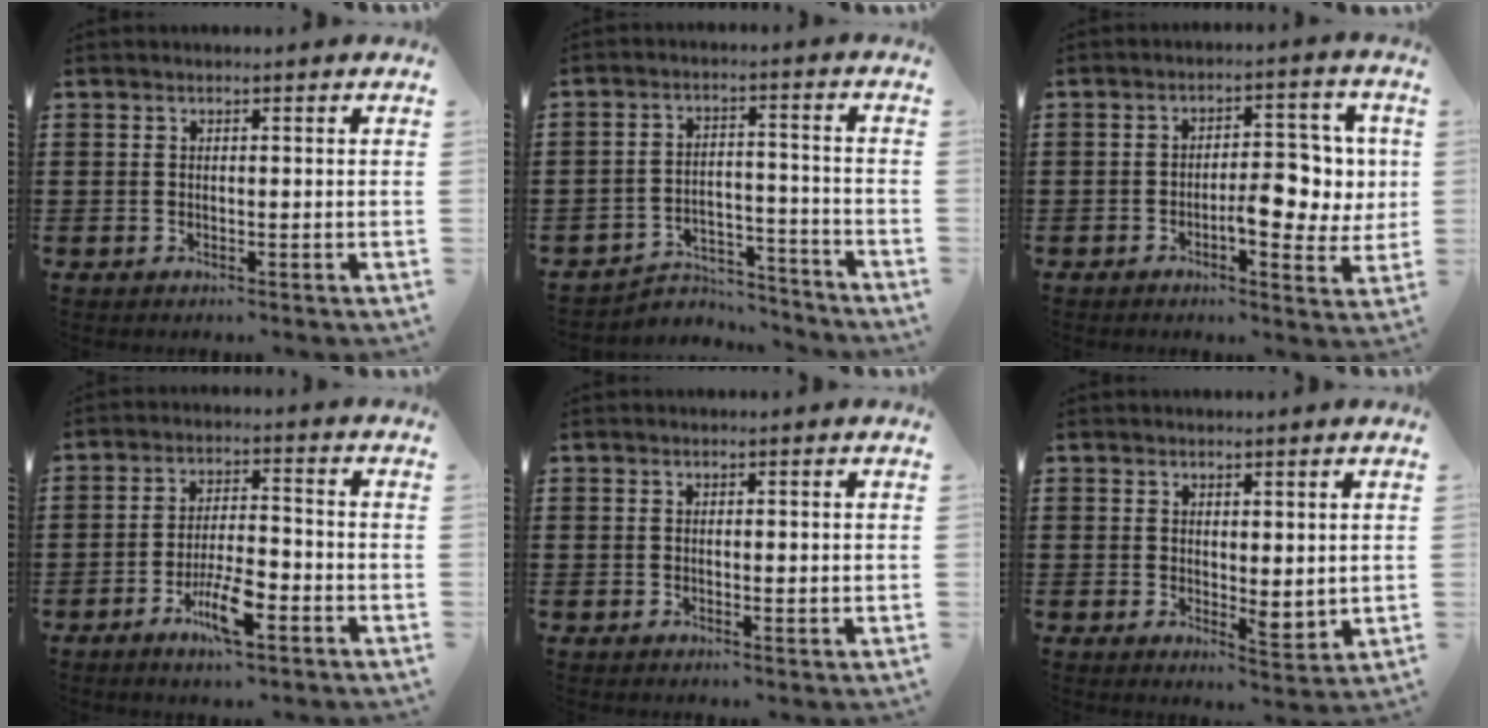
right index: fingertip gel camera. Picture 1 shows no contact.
{"total": 4.9, "force": [-4.6, 1.4, 0.6], "torque": [-0.013, 0.012, -0.094]}
{"total": 7.3, "force": [-0.8, 3.1, 6.6], "torque": [-0.084, 0.001, -0.022]}
{"total": 7.6, "force": [-3.7, 2.1, 6.3], "torque": [-0.126, -0.002, -0.069]}
{"total": 0.6, "force": [0.0, 0.2, 0.6], "torque": [-0.013, 0.001, 0.000]}
{"total": 2.7, "force": [1.5, 1.5, 1.7], "torque": [-0.029, -0.005, 0.027]}